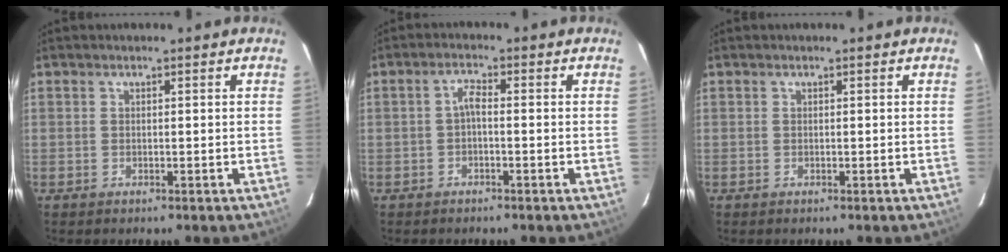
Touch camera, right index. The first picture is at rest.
{"total": 1.9, "force": [-0.7, 0.5, 1.7], "torque": [-0.036, 0.008, -0.015]}
{"total": 0.0}